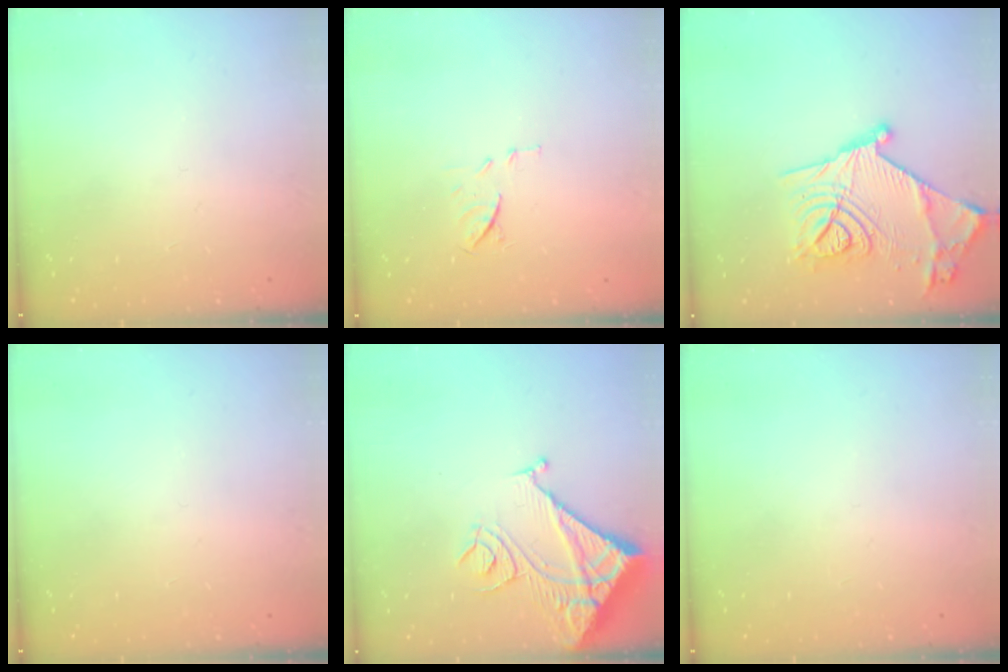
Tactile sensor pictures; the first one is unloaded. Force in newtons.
{"total": 7.1, "press": 6.9, "slide": 1.3}
{"total": 22.3, "press": 22.3, "slide": 1.1}
{"total": 0.0}
{"total": 13.7, "press": 13.6, "slide": 1.6}
{"total": 0.0}